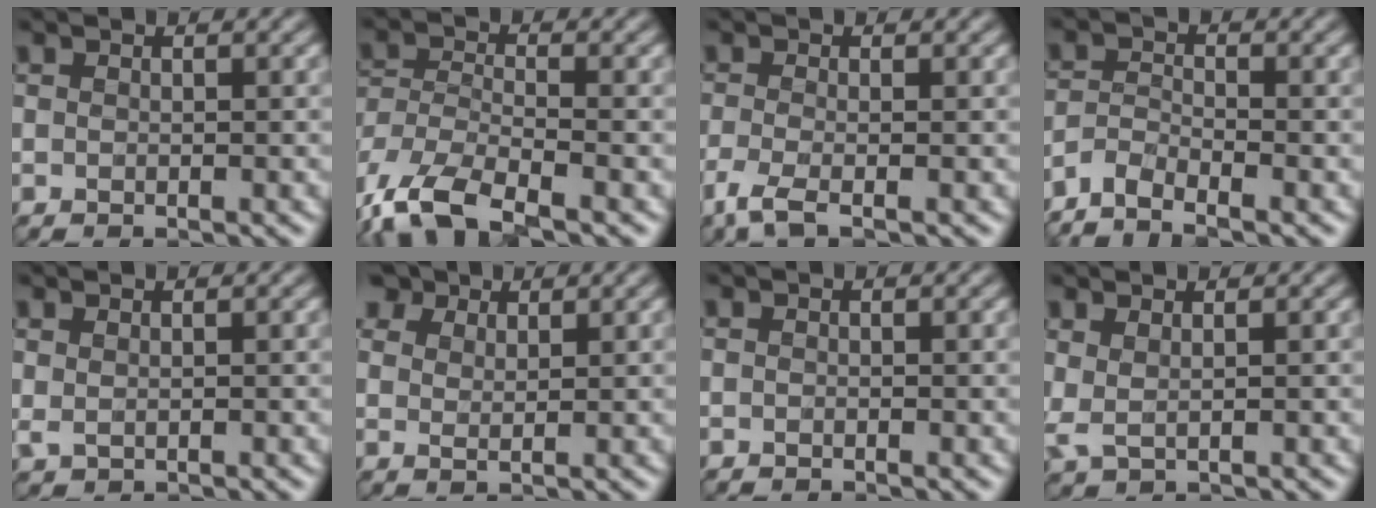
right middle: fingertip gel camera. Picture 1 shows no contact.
{"total": 8.9, "force": [-5.6, 3.7, 5.8], "torque": [-0.131, -0.021, -0.114]}
{"total": 2.7, "force": [-1.7, 0.6, 1.9], "torque": [-0.054, -0.009, -0.044]}
{"total": 3.1, "force": [-2.7, 0.7, 1.3], "torque": [-0.030, -0.001, -0.066]}
{"total": 0.8, "force": [0.7, 0.2, 0.4], "torque": [-0.014, -0.002, 0.018]}
{"total": 5.4, "force": [4.1, 2.9, 2.2], "torque": [-0.064, 0.007, 0.067]}
{"total": 0.0}
{"total": 1.6, "force": [1.0, 0.5, 1.2], "torque": [-0.033, -0.001, 0.023]}